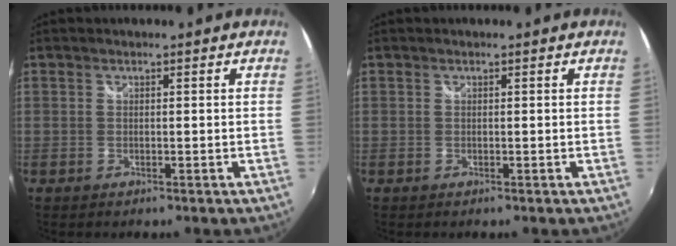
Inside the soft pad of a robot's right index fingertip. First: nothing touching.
{"total": 0.0}